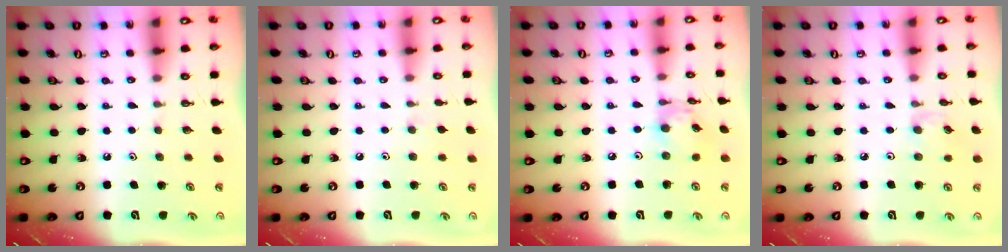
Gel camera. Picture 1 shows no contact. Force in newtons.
{"total": 4.2, "press": 4.1, "slide": 0.6}
{"total": 10.6, "press": 10.6, "slide": 0.9}
{"total": 3.2, "press": 3.2, "slide": 0.5}